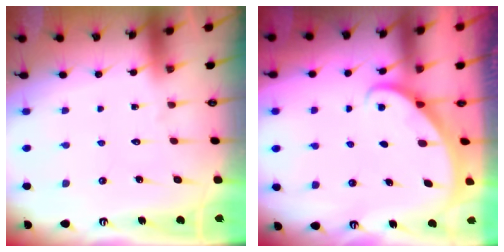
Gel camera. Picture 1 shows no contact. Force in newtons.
{"total": 1.9, "press": 1.9, "slide": 0.1}